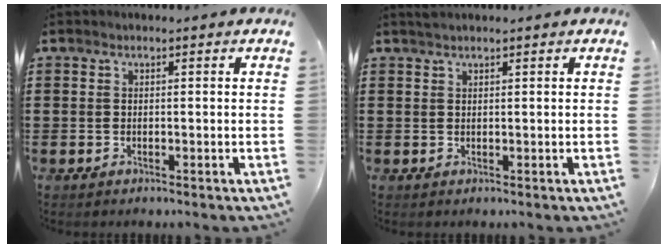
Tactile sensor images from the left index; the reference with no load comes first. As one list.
[{"total": 1.0, "force": [0.8, -0.1, 0.5], "torque": [-0.010, 0.000, 0.016]}]